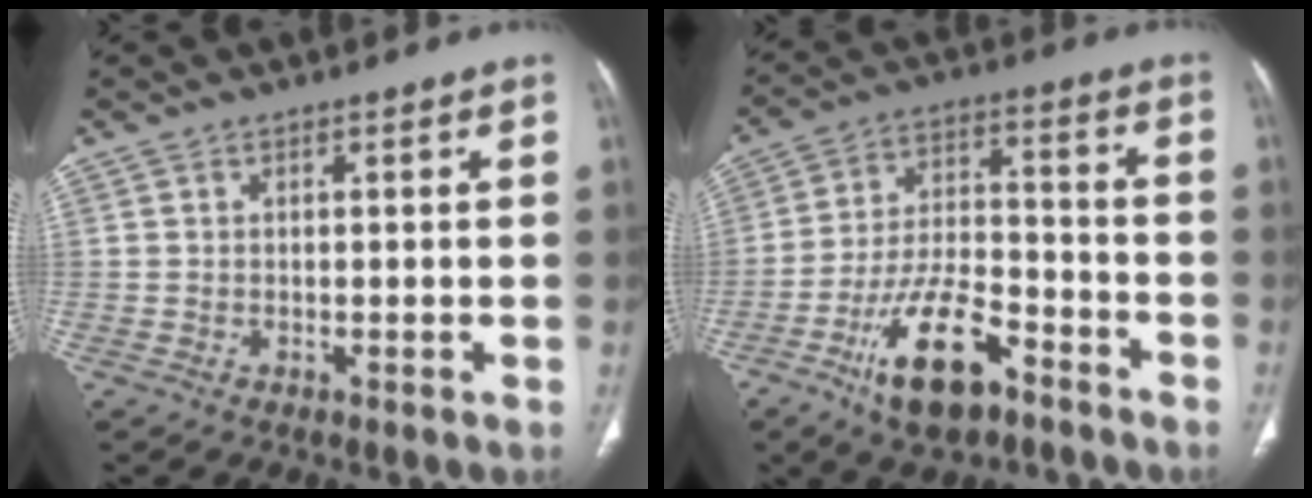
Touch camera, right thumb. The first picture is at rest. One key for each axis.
{"total": 14.4, "fx": -8.5, "fy": 6.2, "fz": 9.9, "tx": -0.169, "ty": 0.055, "tz": -0.148}